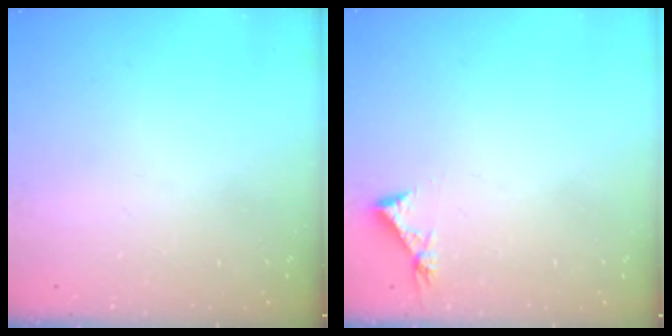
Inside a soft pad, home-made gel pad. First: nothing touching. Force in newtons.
{"total": 3.8, "press": 3.7, "slide": 0.4}